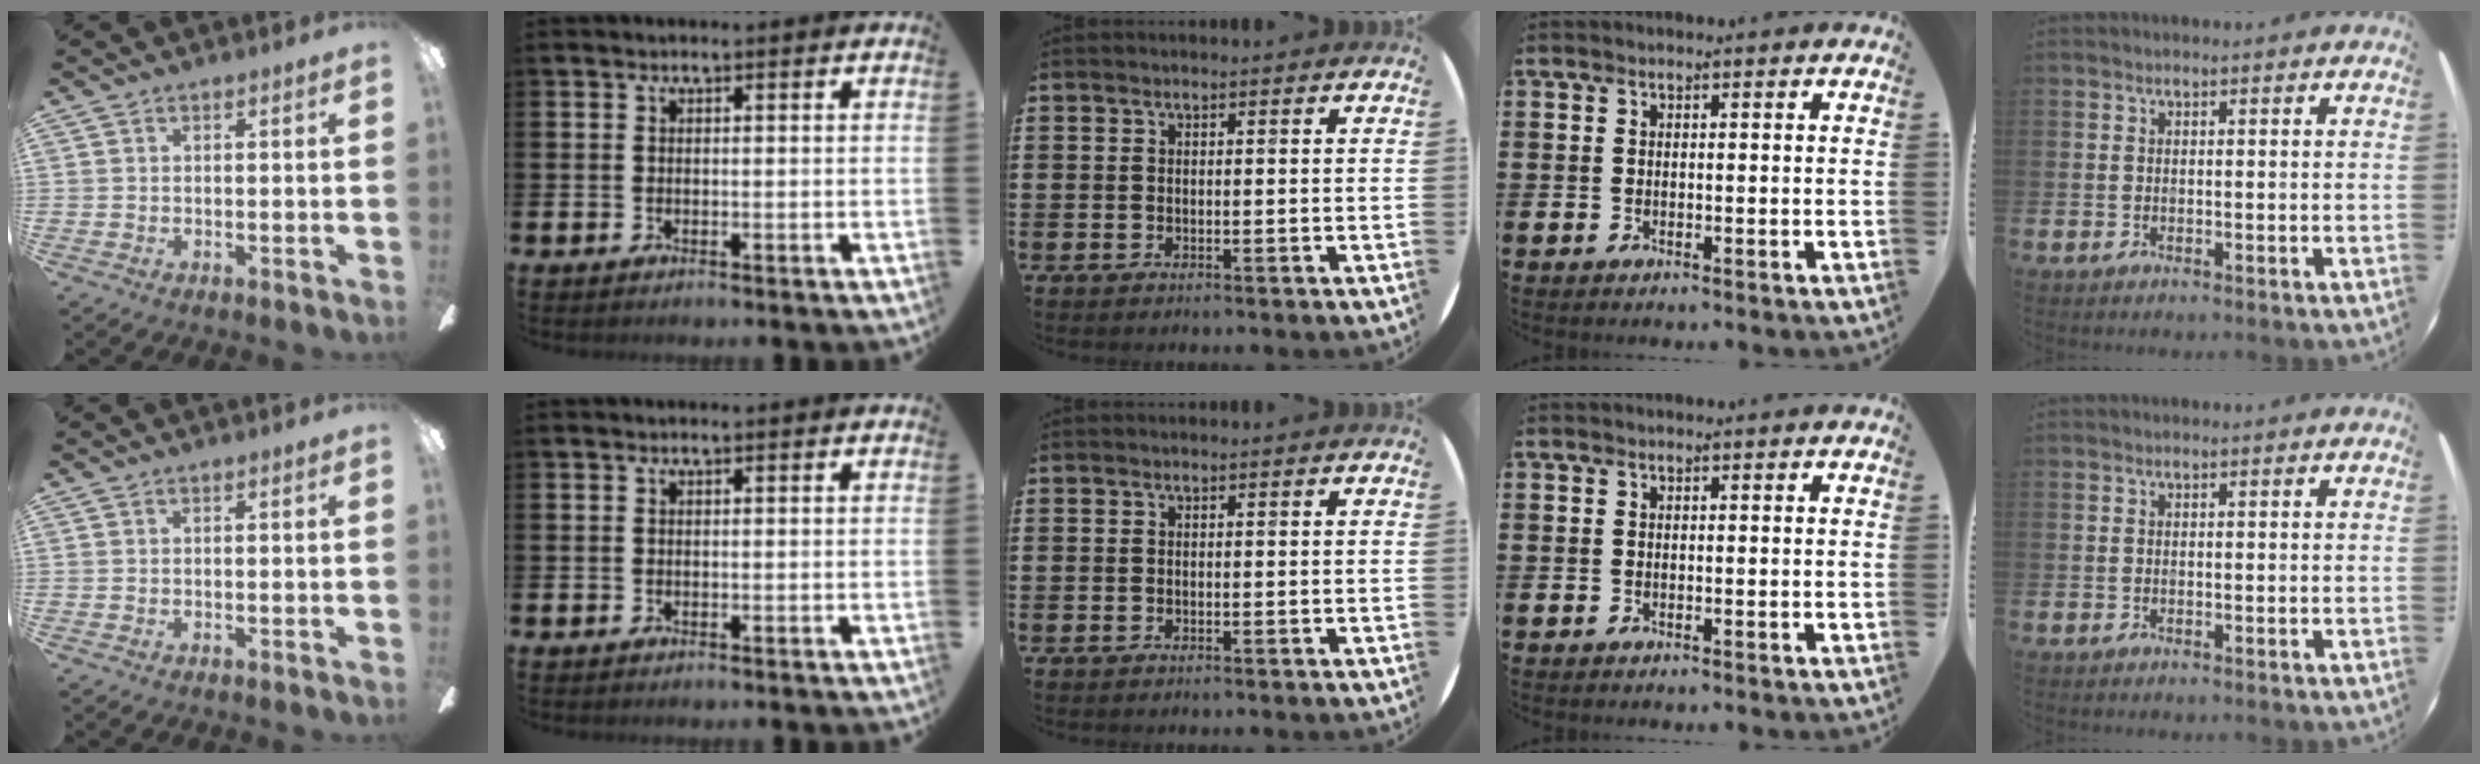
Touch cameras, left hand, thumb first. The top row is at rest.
{}